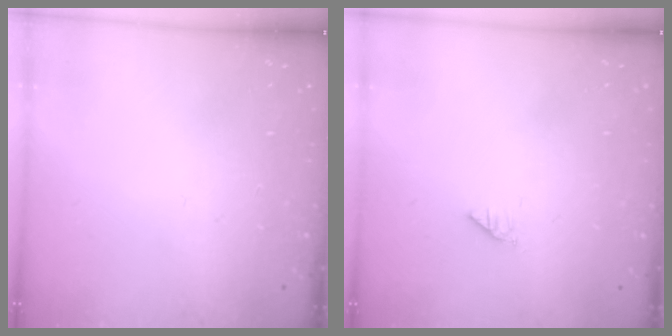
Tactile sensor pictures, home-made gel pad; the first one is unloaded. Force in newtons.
{"total": 0.0}